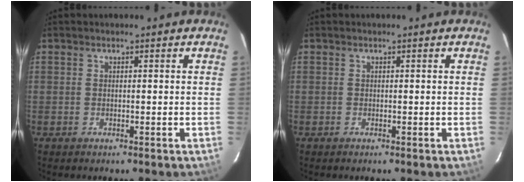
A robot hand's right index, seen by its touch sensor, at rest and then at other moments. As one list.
[{"total": 0.0}]